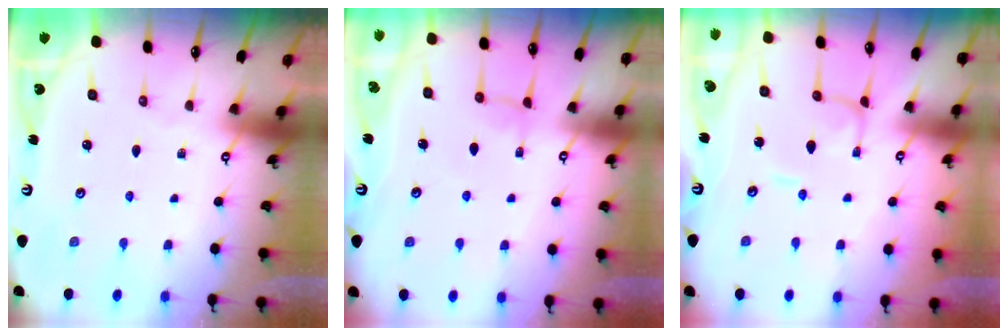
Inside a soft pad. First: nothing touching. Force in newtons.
{"total": 1.5, "press": 1.4, "slide": 0.6}
{"total": 2.1, "press": 2.1, "slide": 0.1}